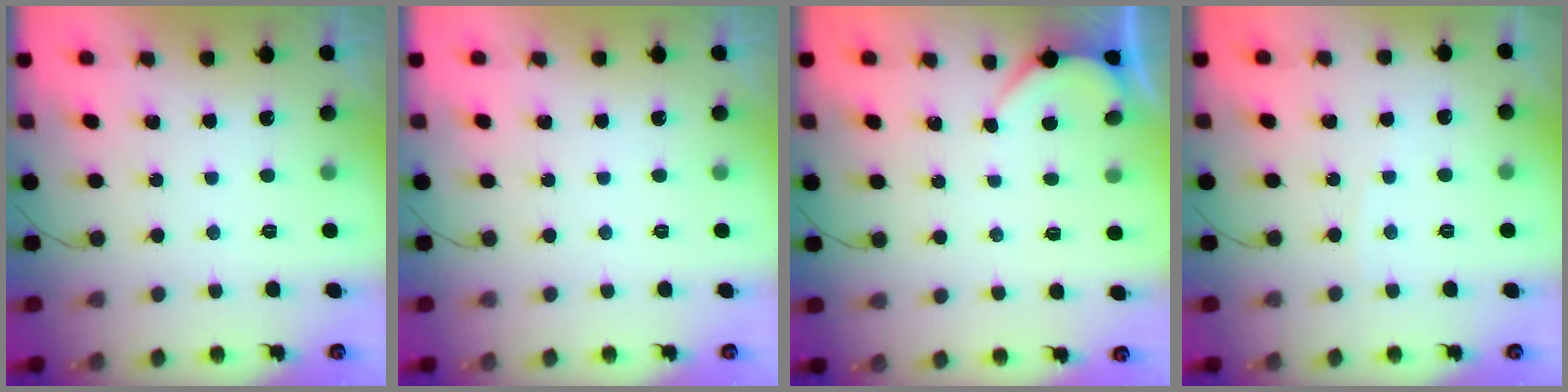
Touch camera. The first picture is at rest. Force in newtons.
{"total": 0.0}
{"total": 2.1, "press": 2.1, "slide": 0.3}
{"total": 2.9, "press": 2.9, "slide": 0.4}